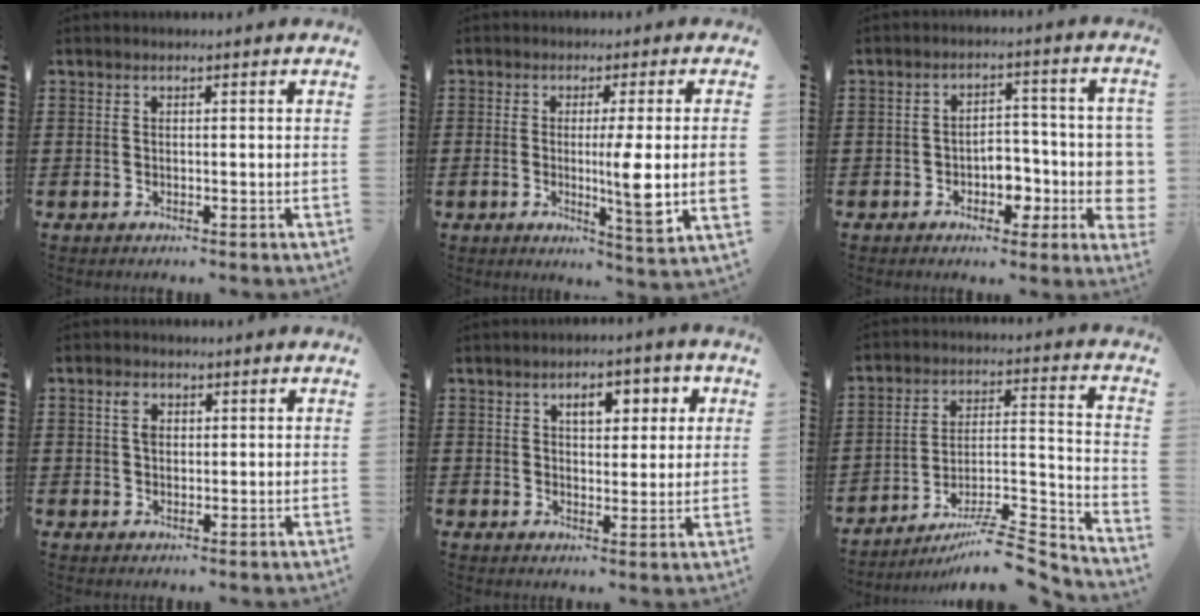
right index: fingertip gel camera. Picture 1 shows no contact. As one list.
[{"total": 7.9, "force": [-0.5, 0.1, 7.9], "torque": [-0.127, -0.019, -0.015]}, {"total": 5.3, "force": [-2.1, 3.4, 3.5], "torque": [-0.047, 0.005, -0.043]}, {"total": 2.3, "force": [0.7, 1.5, 1.6], "torque": [-0.036, 0.007, 0.012]}, {"total": 5.1, "force": [2.0, 2.8, 3.8], "torque": [-0.052, 0.001, 0.023]}, {"total": 8.5, "force": [-7.1, 0.9, 4.6], "torque": [-0.065, 0.004, -0.136]}]